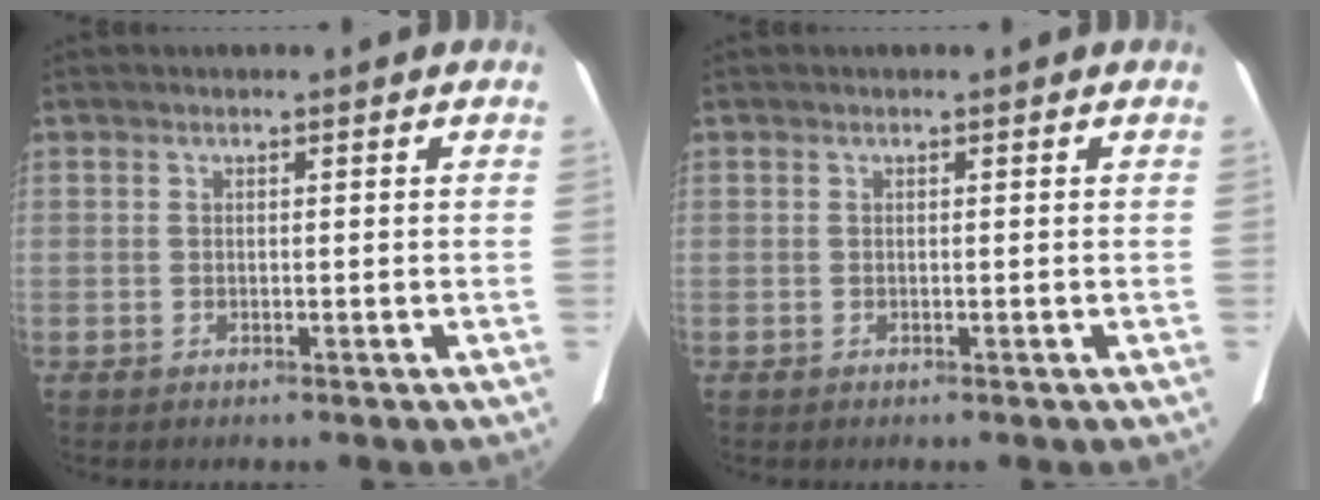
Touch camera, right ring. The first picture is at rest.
{"total": 0.0}